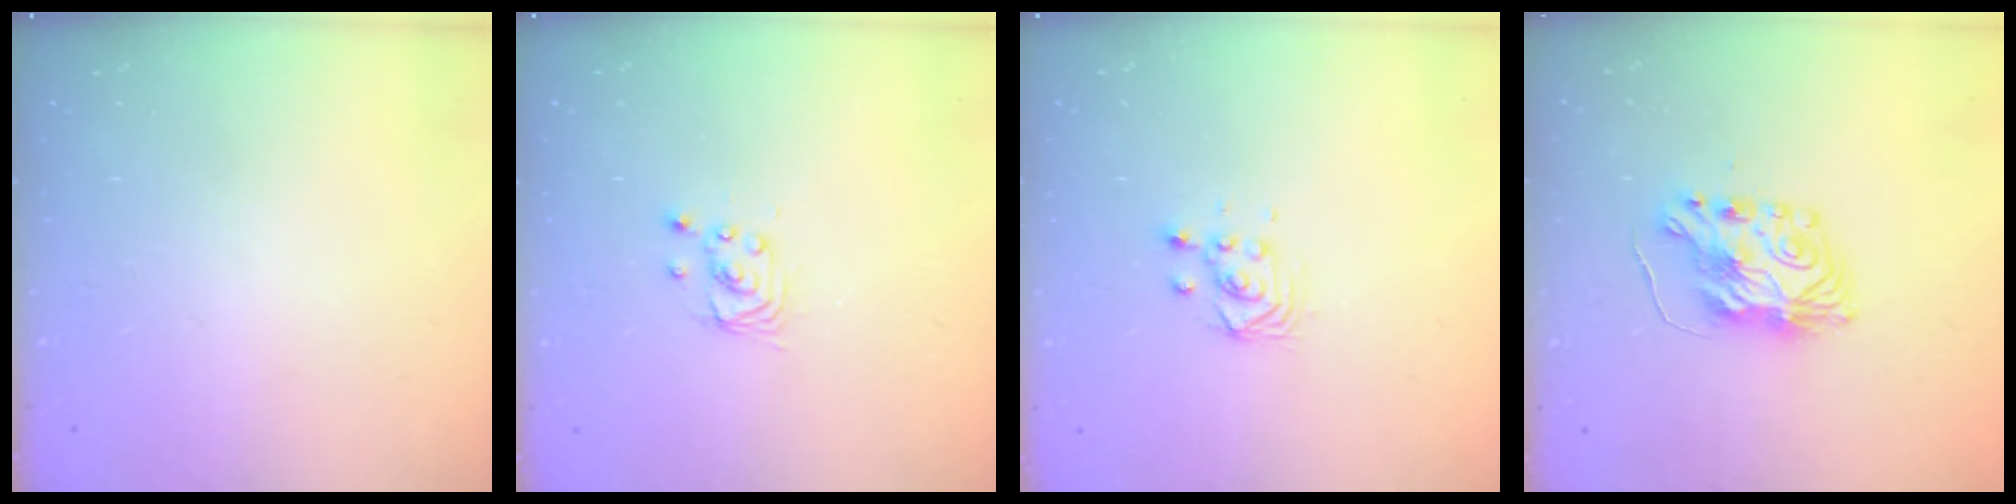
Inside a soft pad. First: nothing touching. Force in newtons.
{"total": 2.8, "press": 2.8, "slide": 0.1}
{"total": 3.3, "press": 3.1, "slide": 1.0}
{"total": 8.6, "press": 8.5, "slide": 0.7}